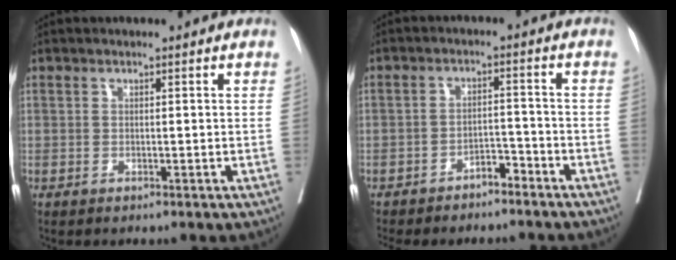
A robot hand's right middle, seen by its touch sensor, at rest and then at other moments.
{"total": 4.3, "force": [-3.5, 1.7, 1.8], "torque": [-0.030, 0.012, -0.053]}